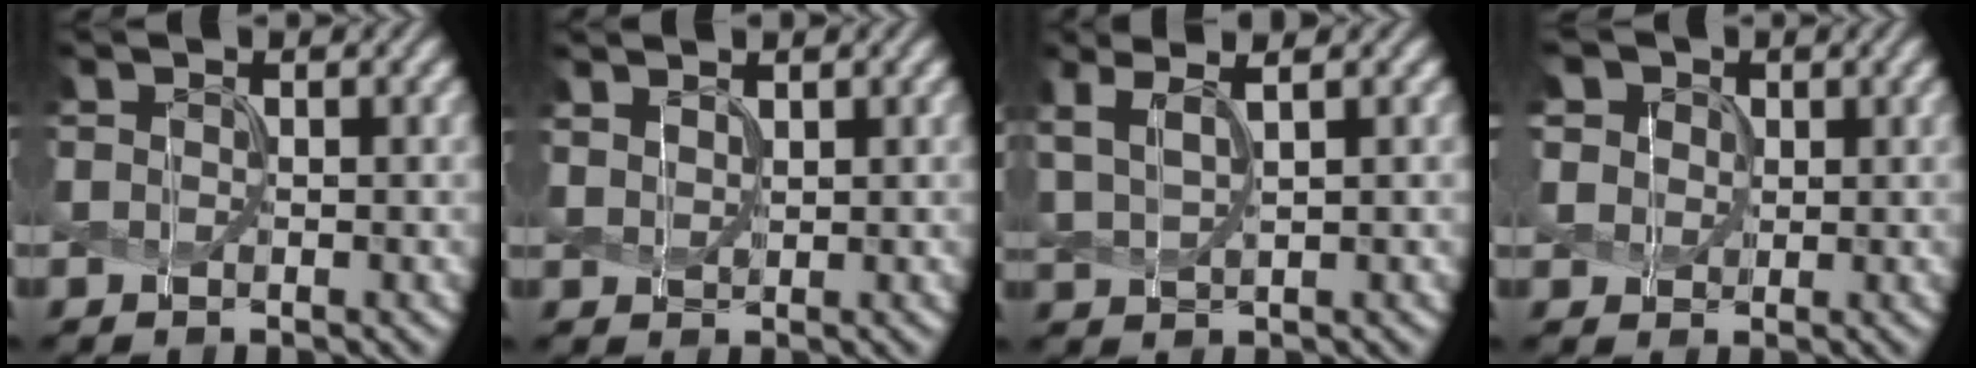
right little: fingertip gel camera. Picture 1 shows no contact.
{"total": 1.4, "force": [1.2, 0.4, 0.6], "torque": [-0.020, -0.001, 0.029]}
{"total": 3.8, "force": [2.2, 1.0, 2.9], "torque": [-0.078, 0.012, 0.041]}
{"total": 6.5, "force": [3.3, 4.9, 2.9], "torque": [-0.080, 0.012, 0.045]}